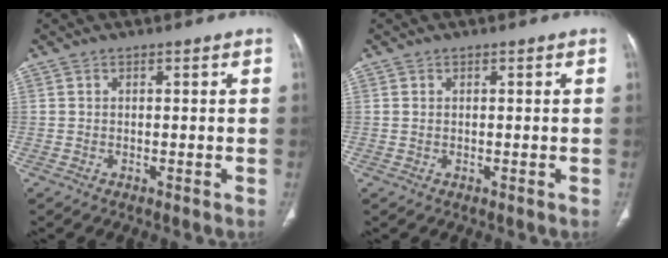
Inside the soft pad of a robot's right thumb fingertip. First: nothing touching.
{"total": 0.0}